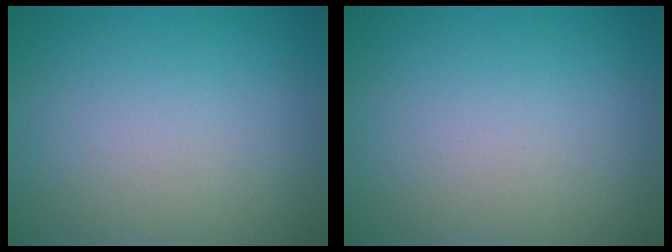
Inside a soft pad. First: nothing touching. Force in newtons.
{"total": 0.0}